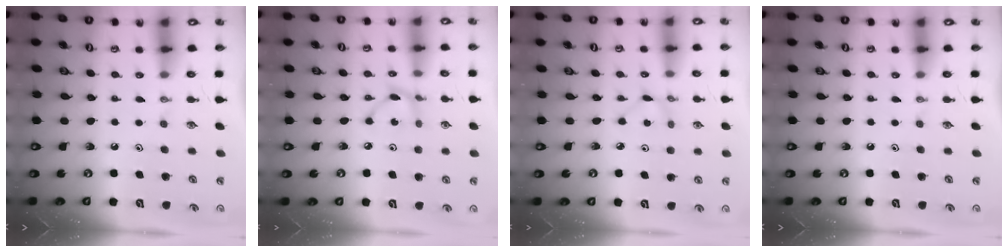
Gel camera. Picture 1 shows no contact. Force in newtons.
{"total": 3.2, "press": 3.2, "slide": 0.2}
{"total": 2.4, "press": 2.4, "slide": 0.3}
{"total": 0.0}